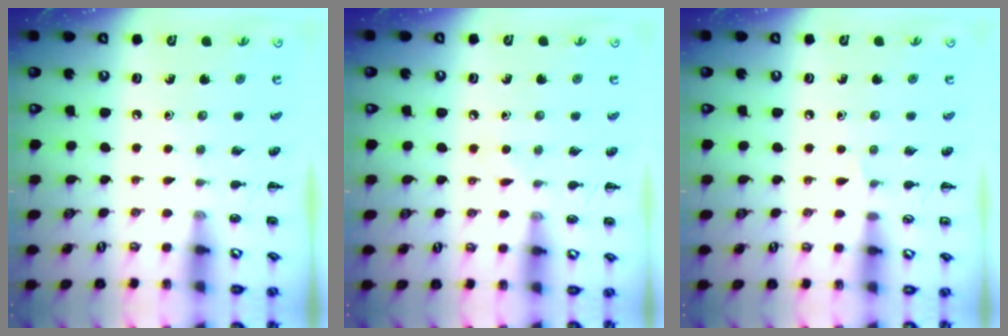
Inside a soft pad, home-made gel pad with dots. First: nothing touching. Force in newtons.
{"total": 2.9, "press": 2.8, "slide": 0.9}
{"total": 3.3, "press": 3.0, "slide": 1.2}